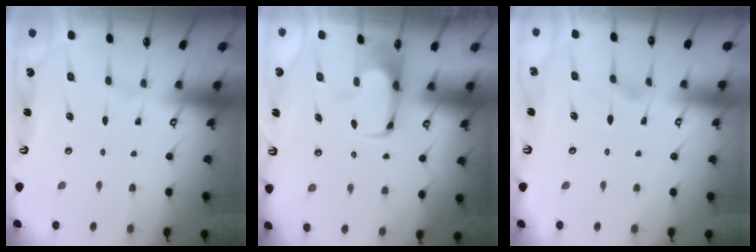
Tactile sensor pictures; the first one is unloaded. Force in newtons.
{"total": 1.6, "press": 1.5, "slide": 0.4}
{"total": 2.4, "press": 2.1, "slide": 1.3}